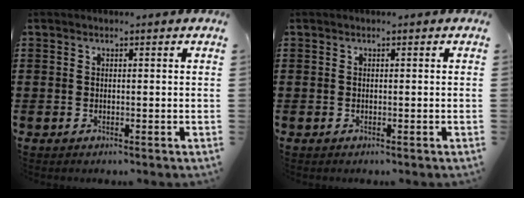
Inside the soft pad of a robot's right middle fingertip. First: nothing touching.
{"total": 0.0}